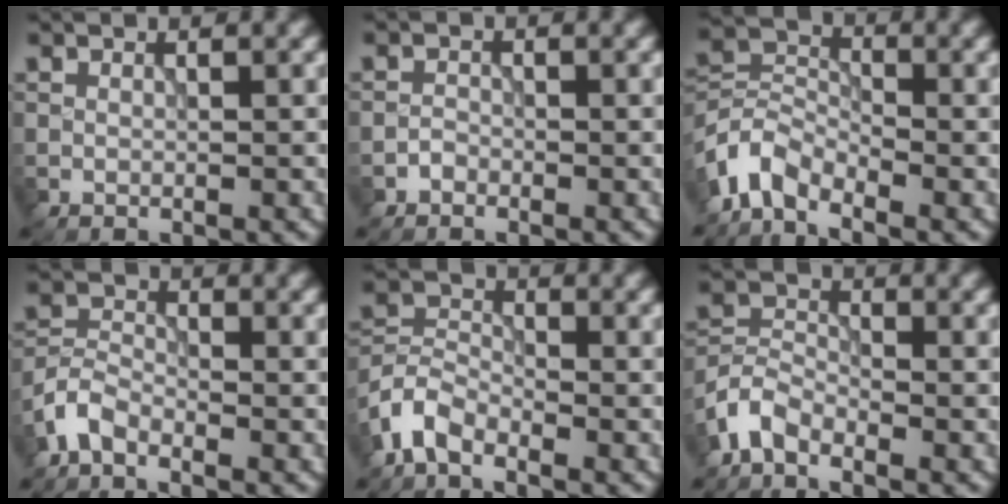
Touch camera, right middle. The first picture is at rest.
{"total": 0.9, "force": [-0.7, 0.5, 0.2], "torque": [0.000, 0.001, -0.016]}
{"total": 4.3, "force": [-3.2, 2.1, 1.9], "torque": [-0.042, 0.002, -0.079]}
{"total": 2.8, "force": [-2.1, 1.2, 1.3], "torque": [-0.031, 0.006, -0.054]}
{"total": 3.7, "force": [-2.7, 1.7, 1.8], "torque": [-0.040, 0.003, -0.068]}
{"total": 3.3, "force": [-2.6, 1.5, 1.4], "torque": [-0.032, 0.005, -0.066]}